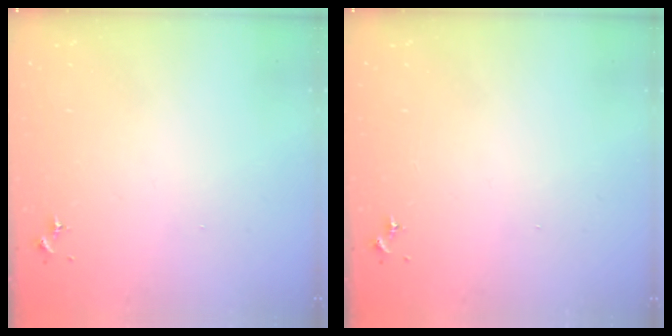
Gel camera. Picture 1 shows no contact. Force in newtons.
{"total": 0.0}